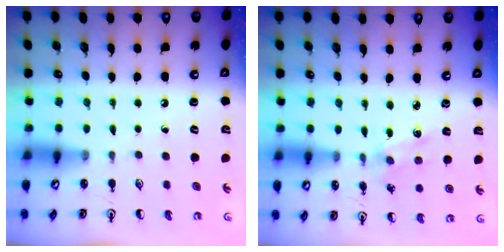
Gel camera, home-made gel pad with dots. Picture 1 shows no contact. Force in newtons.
{"total": 2.3, "press": 2.3, "slide": 0.5}